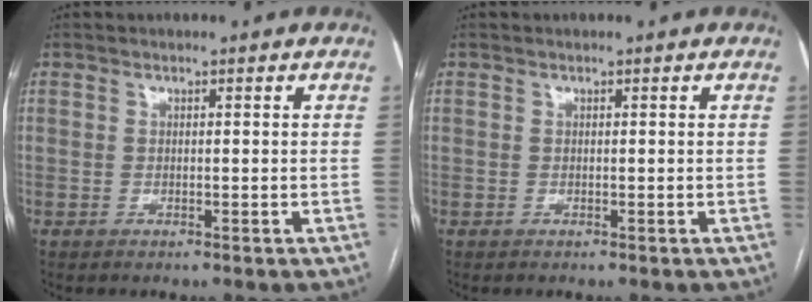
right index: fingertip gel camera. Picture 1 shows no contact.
{"total": 0.0}